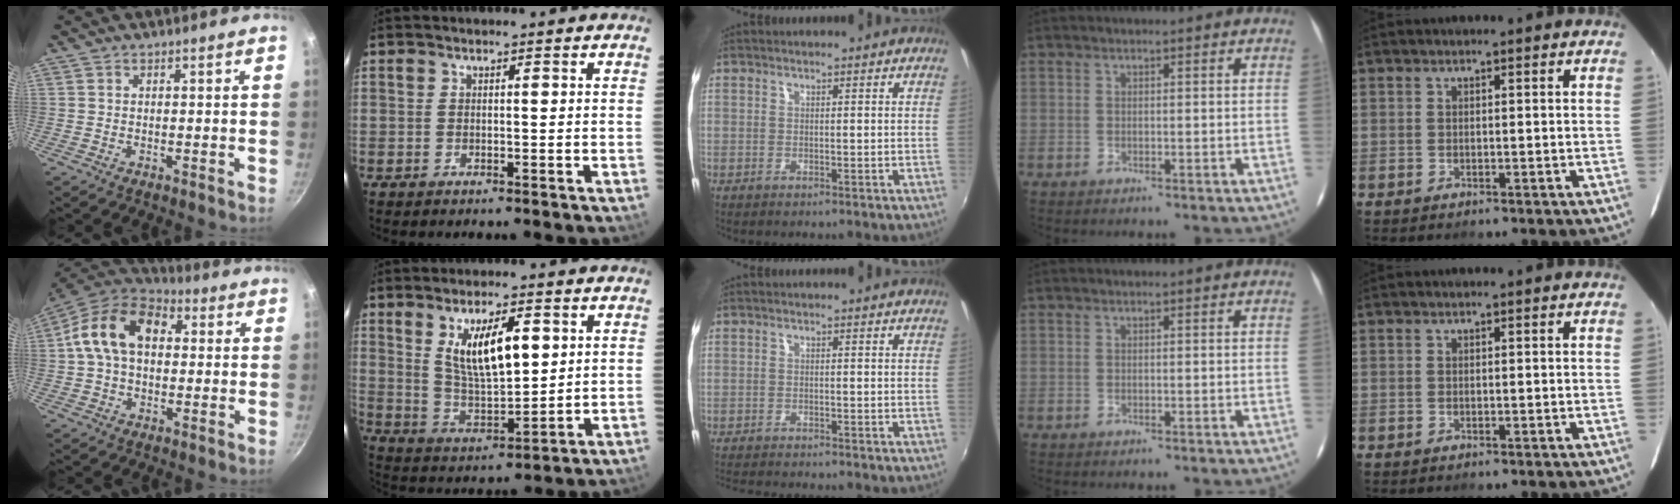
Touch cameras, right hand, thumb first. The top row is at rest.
{"thumb": {"total": 14.4, "force": [2.0, 9.9, 10.2], "torque": [-0.151, 0.029, 0.014]}, "index": {"total": 11.9, "force": [4.2, 4.3, 10.3], "torque": [-0.181, -0.004, 0.089]}, "middle": {"total": 5.1, "force": [-4.8, 0.2, 1.7], "torque": [-0.043, -0.019, -0.082]}}